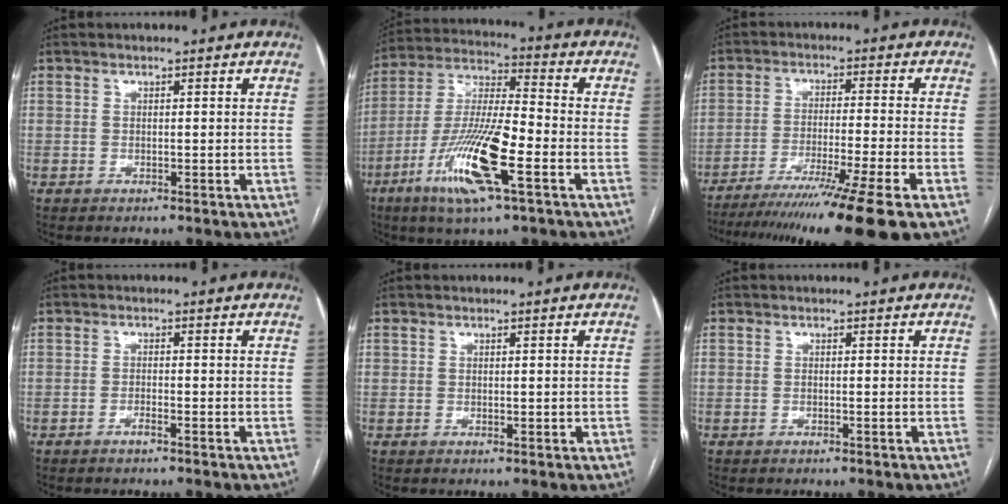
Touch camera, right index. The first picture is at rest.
{"total": 15.8, "force": [-6.5, 2.0, 14.3], "torque": [-0.289, -0.015, -0.120]}
{"total": 18.7, "force": [-13.9, -1.9, 12.4], "torque": [-0.159, -0.049, -0.221]}
{"total": 1.0, "force": [-0.8, 0.1, 0.7], "torque": [-0.010, 0.002, -0.015]}
{"total": 0.7, "force": [0.1, 0.5, 0.5], "torque": [-0.007, -0.001, 0.004]}
{"total": 0.0}